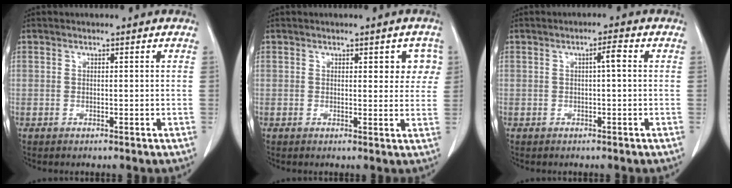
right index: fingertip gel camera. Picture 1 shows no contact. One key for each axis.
{"total": 4.0, "fx": 1.5, "fy": 1.9, "fz": 3.2, "tx": -0.025, "ty": 0.006, "tz": 0.015}
{"total": 2.1, "fx": 0.3, "fy": 0.1, "fz": 2.1, "tx": -0.034, "ty": 0.006, "tz": 0.004}